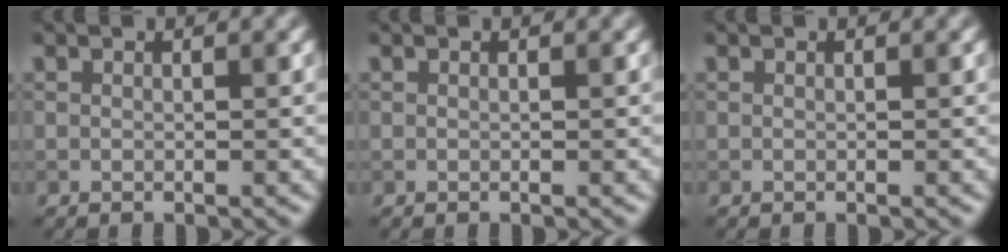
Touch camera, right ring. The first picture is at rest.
{"total": 0.0}
{"total": 0.0}